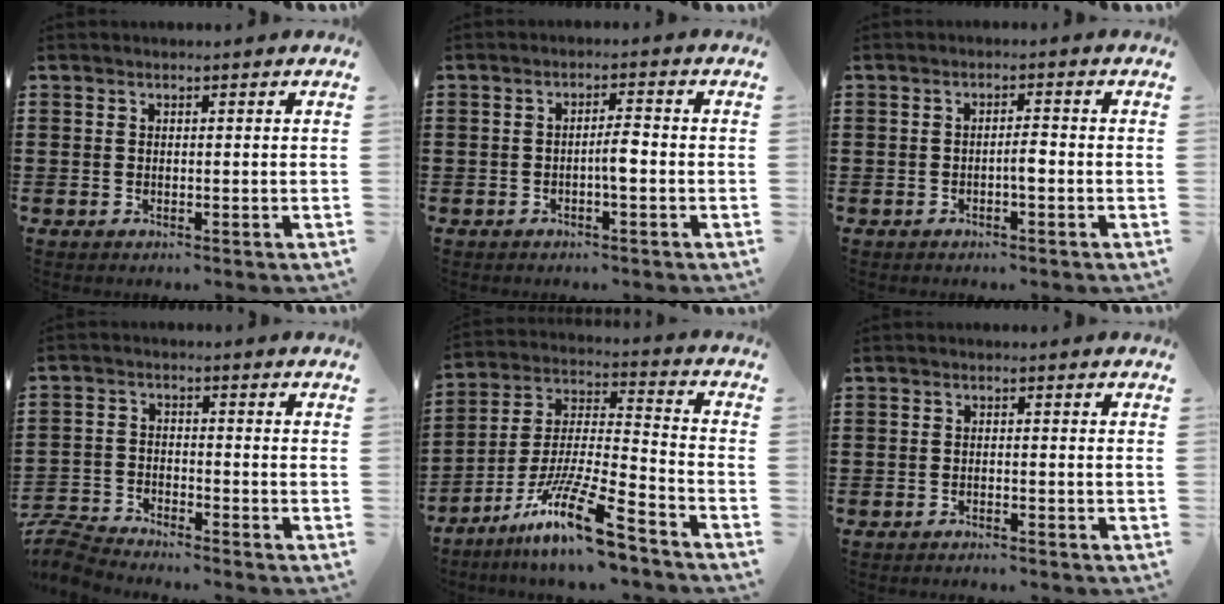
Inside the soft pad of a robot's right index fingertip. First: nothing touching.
{"total": 2.9, "force": [-0.9, 0.5, 2.7], "torque": [-0.056, 0.001, -0.019]}
{"total": 1.9, "force": [-0.7, 0.3, 1.8], "torque": [-0.034, 0.003, -0.014]}
{"total": 4.2, "force": [-4.2, 0.3, 0.4], "torque": [-0.034, -0.006, -0.093]}
{"total": 14.8, "force": [-10.6, 1.6, 10.3], "torque": [-0.194, 0.019, -0.195]}
{"total": 1.0, "force": [-1.0, 0.0, 0.2], "torque": [-0.007, 0.000, -0.019]}